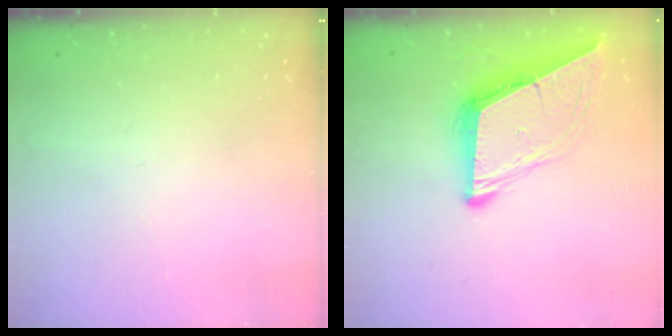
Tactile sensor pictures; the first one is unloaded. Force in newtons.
{"total": 9.4, "press": 9.3, "slide": 1.1}